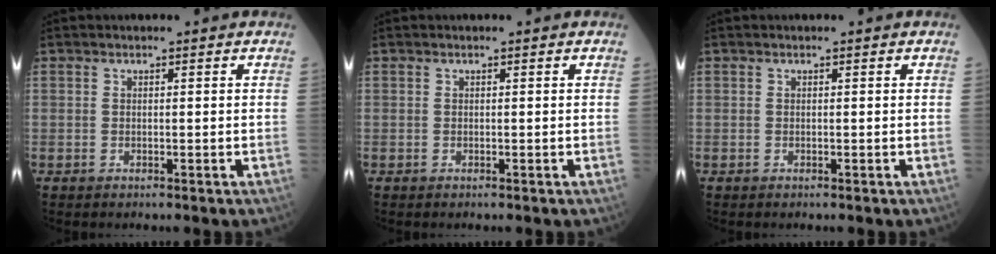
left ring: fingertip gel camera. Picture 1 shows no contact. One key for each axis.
{"total": 0.0}
{"total": 0.0}